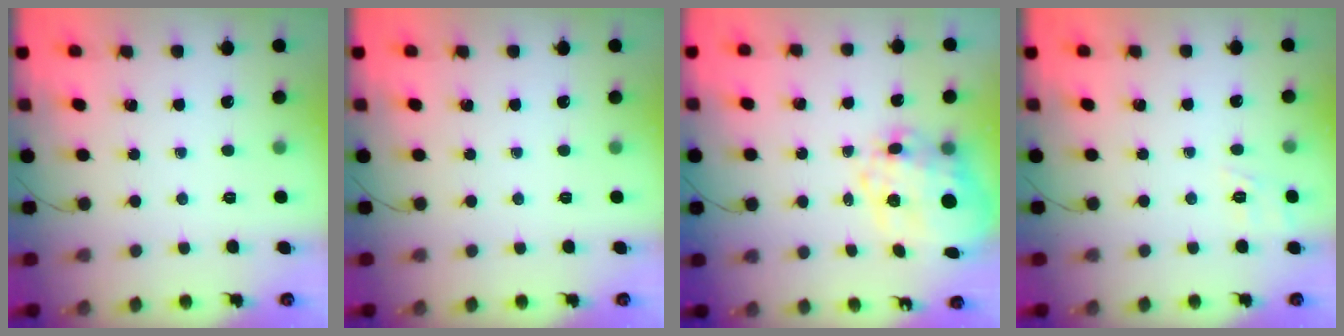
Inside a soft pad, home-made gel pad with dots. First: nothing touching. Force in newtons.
{"total": 0.0}
{"total": 12.3, "press": 11.9, "slide": 2.9}
{"total": 2.8, "press": 2.2, "slide": 1.7}